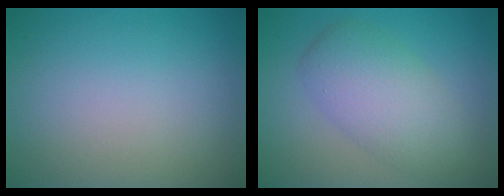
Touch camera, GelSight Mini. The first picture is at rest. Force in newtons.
{"total": 5.3, "press": 5.3, "slide": 0.2}